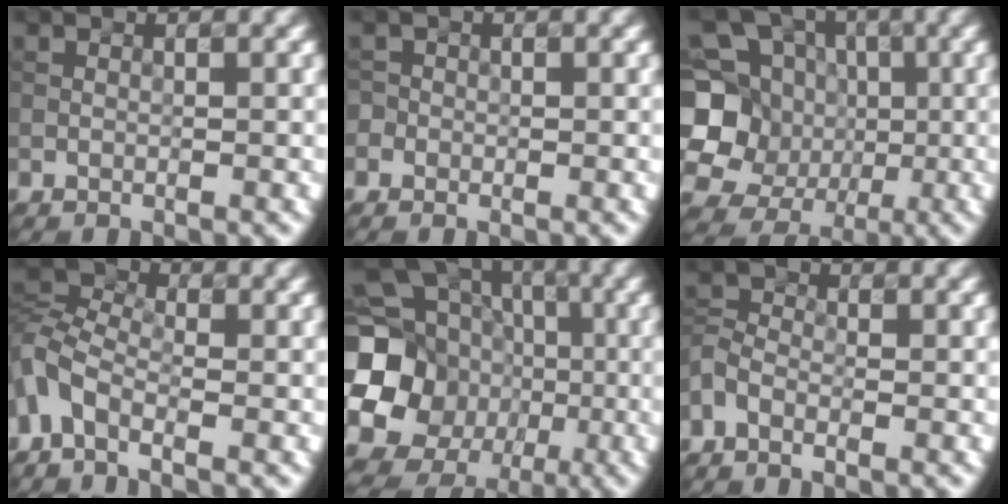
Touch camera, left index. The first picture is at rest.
{"total": 0.8, "force": [-0.4, 0.8, -0.1], "torque": [0.011, 0.001, -0.010]}
{"total": 10.7, "force": [-0.7, 9.8, 4.2], "torque": [-0.105, 0.012, -0.029]}
{"total": 4.6, "force": [-2.5, 2.5, 3.0], "torque": [-0.071, 0.004, -0.069]}
{"total": 21.5, "force": [-1.1, 19.7, 8.5], "torque": [-0.184, -0.003, -0.052]}
{"total": 2.2, "force": [-1.5, 1.2, 1.0], "torque": [-0.027, 0.003, -0.044]}